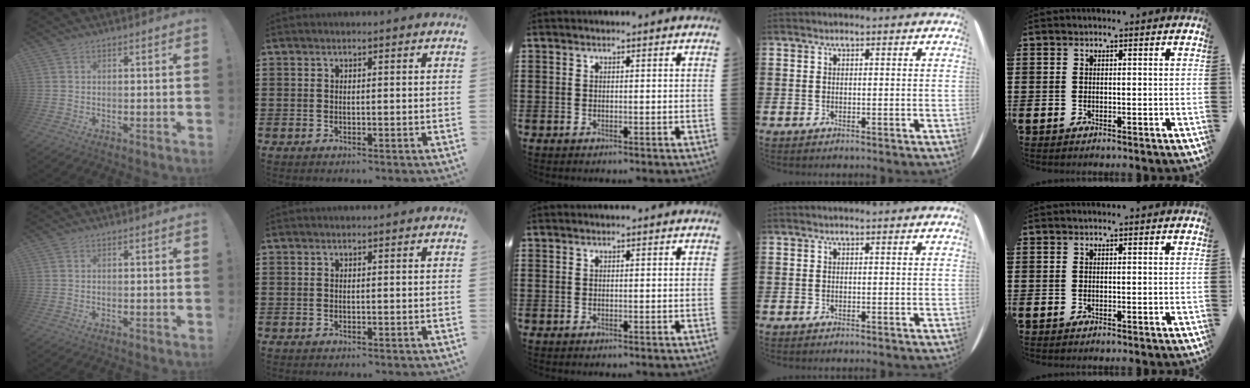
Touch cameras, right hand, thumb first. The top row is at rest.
{}